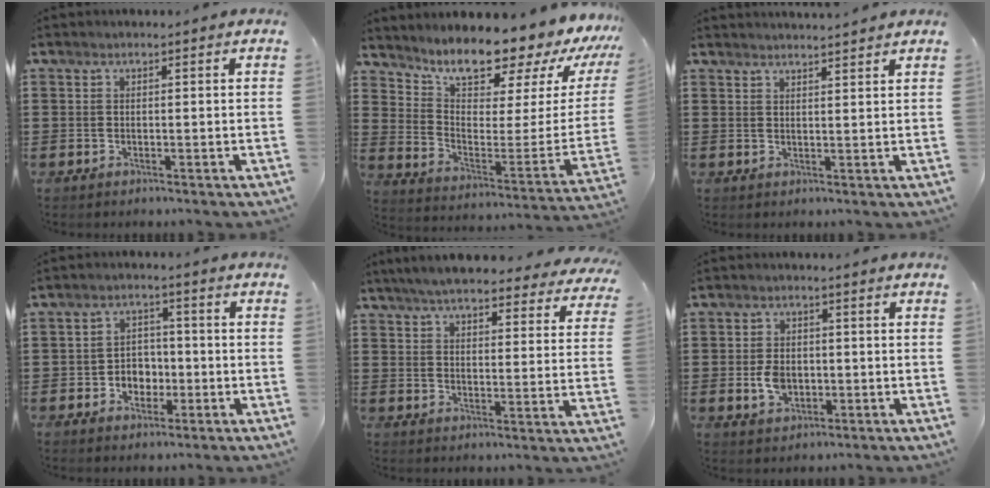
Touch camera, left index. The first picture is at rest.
{"total": 10.3, "force": [9.8, 1.9, 2.5], "torque": [-0.054, -0.103, 0.159]}
{"total": 2.1, "force": [2.0, -0.3, 0.1], "torque": [-0.007, -0.004, 0.040]}
{"total": 4.1, "force": [-1.7, 3.4, 1.6], "torque": [-0.038, 0.008, -0.037]}
{"total": 6.1, "force": [5.7, 0.3, 2.2], "torque": [-0.064, -0.025, 0.101]}
{"total": 4.1, "force": [-0.8, 2.9, 2.8], "torque": [-0.070, 0.000, -0.018]}